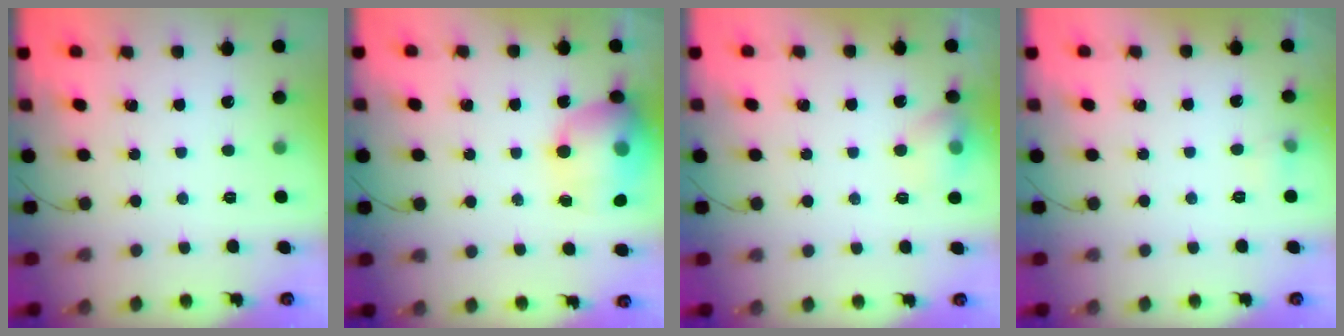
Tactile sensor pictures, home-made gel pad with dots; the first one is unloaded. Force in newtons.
{"total": 16.8, "press": 16.6, "slide": 2.3}
{"total": 8.9, "press": 8.8, "slide": 1.4}
{"total": 4.6, "press": 4.4, "slide": 1.3}